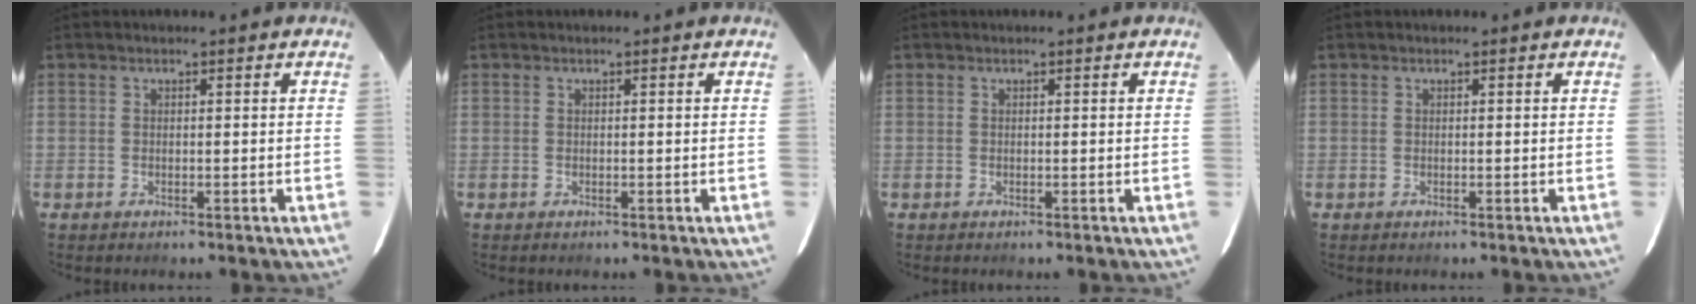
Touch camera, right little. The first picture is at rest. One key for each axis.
{"total": 0.0}
{"total": 0.0}
{"total": 0.0}